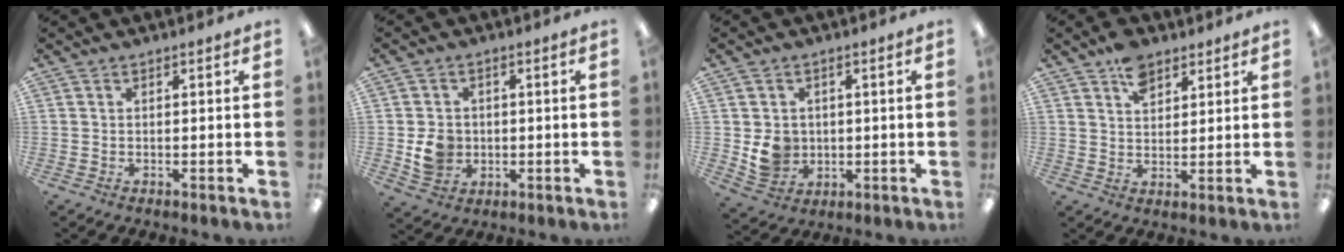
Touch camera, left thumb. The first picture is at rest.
{"total": 6.4, "force": [-0.5, 5.7, 2.8], "torque": [-0.044, 0.002, -0.009]}
{"total": 6.5, "force": [0.4, 6.1, 2.2], "torque": [-0.027, 0.001, 0.011]}
{"total": 6.7, "force": [4.5, 4.0, 3.0], "torque": [-0.042, -0.014, 0.079]}